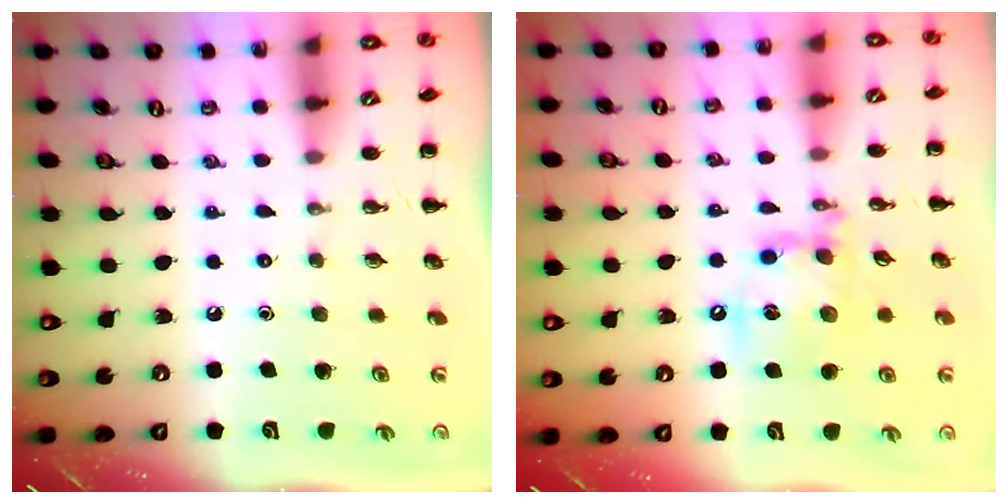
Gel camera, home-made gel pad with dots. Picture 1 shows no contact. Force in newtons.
{"total": 15.1, "press": 14.9, "slide": 2.6}